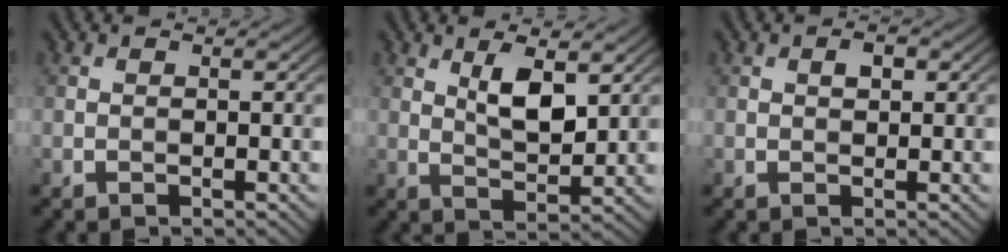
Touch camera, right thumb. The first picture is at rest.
{"total": 5.4, "force": [2.3, 2.2, 4.4], "torque": [-0.085, -0.008, 0.043]}
{"total": 1.2, "force": [0.4, 0.7, 0.9], "torque": [-0.014, 0.001, 0.006]}